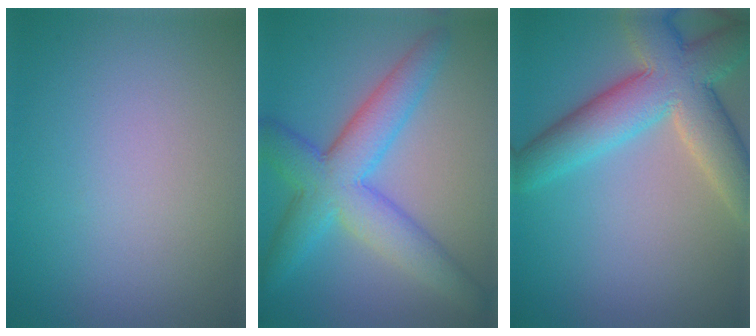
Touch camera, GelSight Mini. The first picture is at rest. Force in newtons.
{"total": 7.2, "press": 7.2, "slide": 0.1}
{"total": 8.6, "press": 8.6, "slide": 0.5}